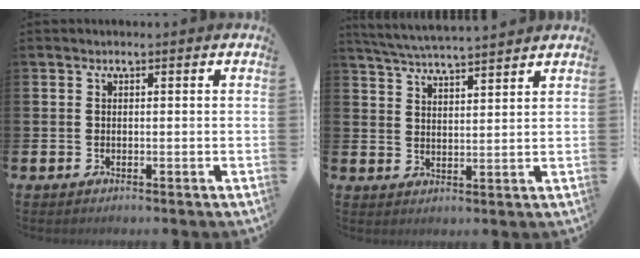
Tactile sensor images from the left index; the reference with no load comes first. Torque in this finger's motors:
{"motor_torque": [0.59, -0.66, 0.29, 0.14]}